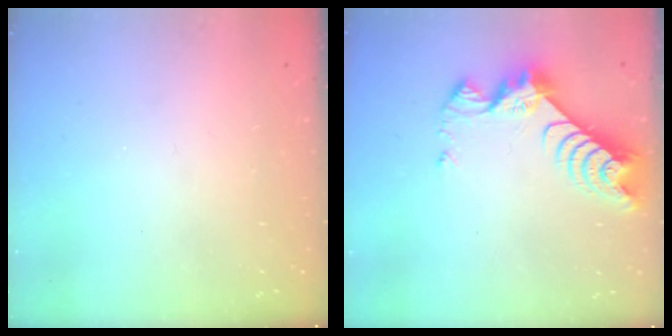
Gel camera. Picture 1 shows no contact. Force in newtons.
{"total": 9.3, "press": 9.2, "slide": 0.8}